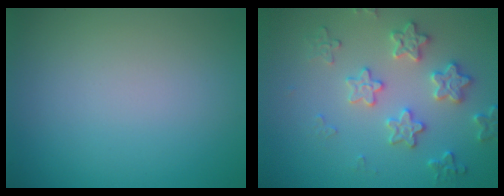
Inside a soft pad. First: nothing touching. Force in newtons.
{"total": 3.6, "press": 3.4, "slide": 1.2}